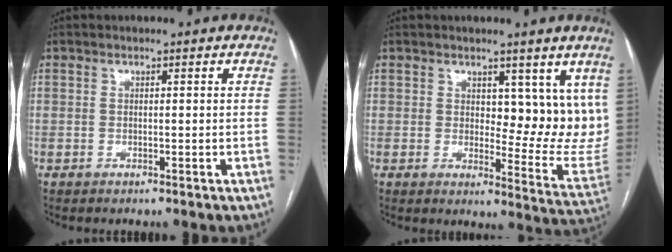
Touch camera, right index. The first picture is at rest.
{"total": 10.1, "force": [5.2, 4.7, 7.2], "torque": [-0.078, -0.021, 0.070]}